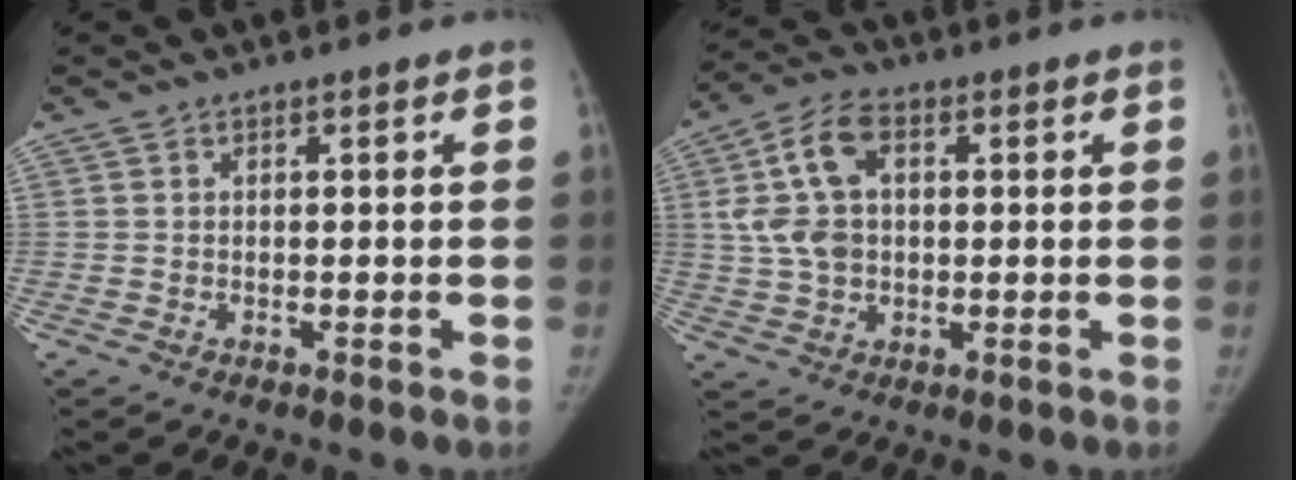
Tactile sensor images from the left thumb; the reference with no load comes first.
{"total": 10.5, "force": [2.1, 6.9, 7.6], "torque": [-0.140, 0.013, 0.040]}